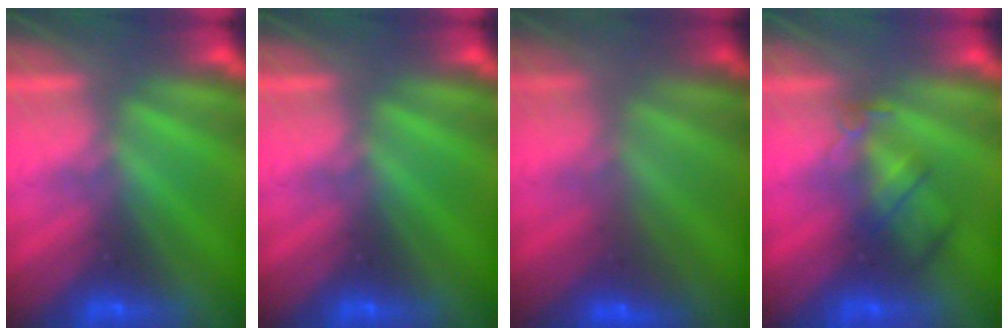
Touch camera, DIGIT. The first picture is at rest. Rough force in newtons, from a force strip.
{"total": 0.0}
{"total": 2.4}
{"total": 2.4}